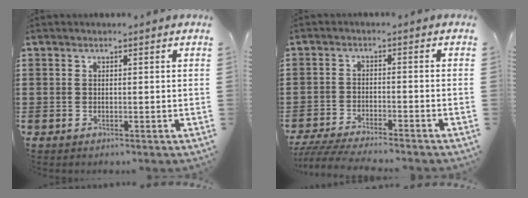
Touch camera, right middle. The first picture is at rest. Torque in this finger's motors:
{"motor_torque": [1.28, -0.35, 0.30, 0.13]}